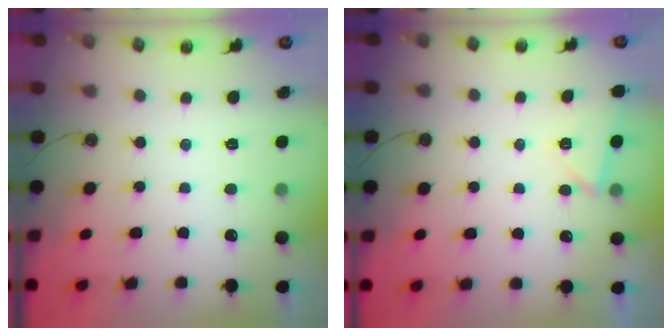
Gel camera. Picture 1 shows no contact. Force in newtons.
{"total": 3.5, "press": 3.1, "slide": 1.5}